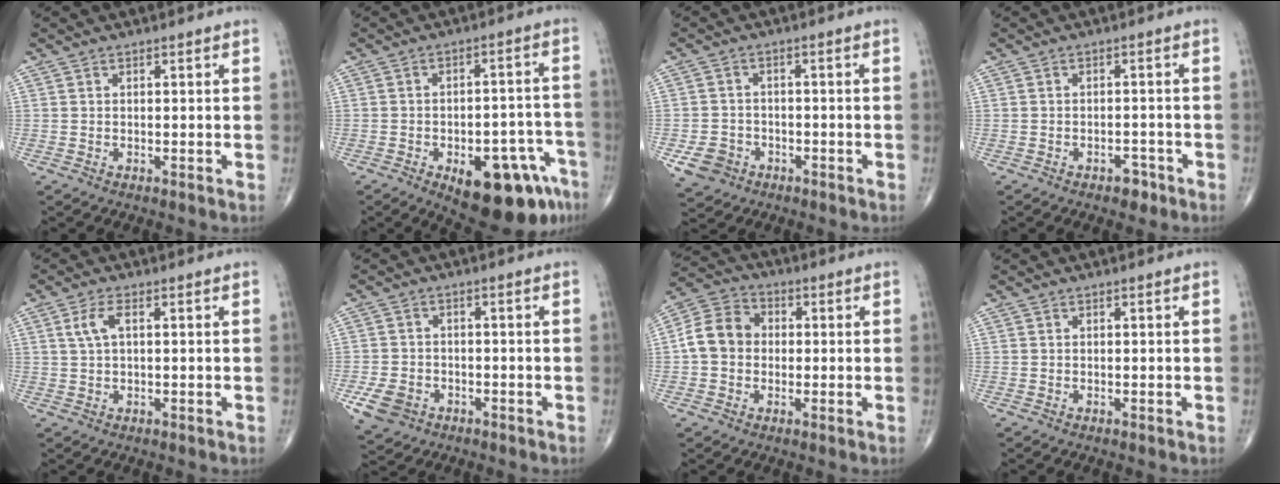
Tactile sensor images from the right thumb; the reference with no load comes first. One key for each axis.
{"total": 17.4, "fx": -9.1, "fy": 7.4, "fz": 12.9, "tx": -0.113, "ty": 0.053, "tz": -0.109}
{"total": 5.5, "fx": -2.5, "fy": 4.6, "fz": 1.7, "tx": -0.022, "ty": 0.014, "tz": -0.038}
{"total": 2.6, "fx": -1.8, "fy": 1.5, "fz": 1.3, "tx": -0.004, "ty": 0.010, "tz": -0.022}
{"total": 3.5, "fx": 1.0, "fy": 1.4, "fz": 3.1, "tx": -0.073, "ty": 0.011, "tz": 0.019}
{"total": 6.0, "fx": -2.8, "fy": 4.6, "fz": 2.6, "tx": -0.050, "ty": 0.011, "tz": -0.042}
{"total": 8.9, "fx": -0.1, "fy": 7.4, "fz": 4.9, "tx": -0.079, "ty": 0.028, "tz": -0.016}
{"total": 0.0}